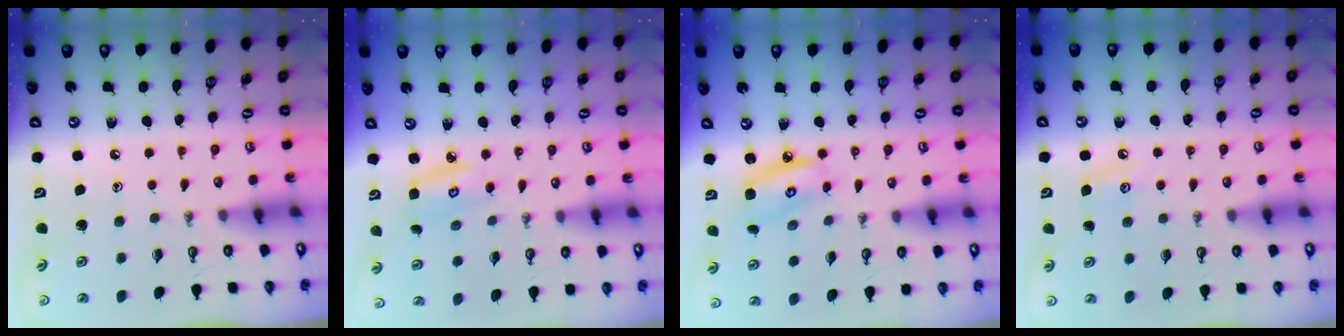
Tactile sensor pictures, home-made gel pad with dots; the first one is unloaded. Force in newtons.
{"total": 3.8, "press": 3.8, "slide": 0.2}
{"total": 6.9, "press": 6.9, "slide": 0.5}
{"total": 2.8, "press": 2.7, "slide": 0.5}